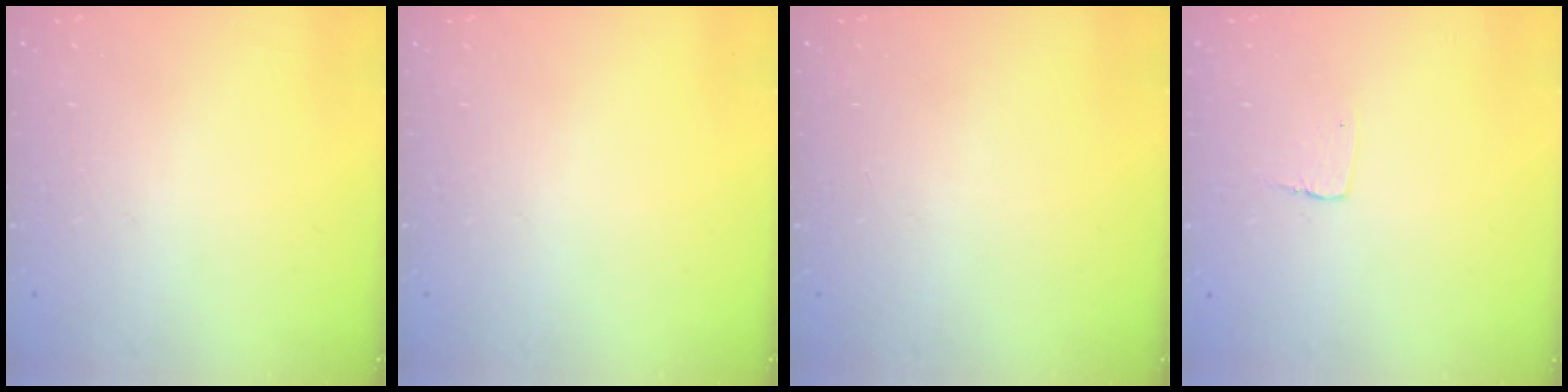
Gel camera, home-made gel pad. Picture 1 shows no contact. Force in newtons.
{"total": 0.0}
{"total": 0.0}
{"total": 2.9, "press": 2.9, "slide": 0.2}